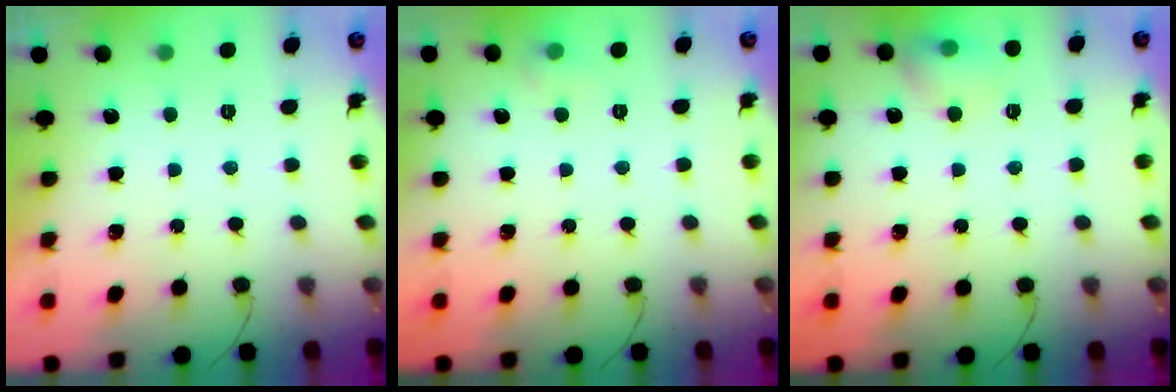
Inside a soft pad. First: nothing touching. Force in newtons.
{"total": 4.2, "press": 3.9, "slide": 1.7}
{"total": 8.2, "press": 8.1, "slide": 1.2}